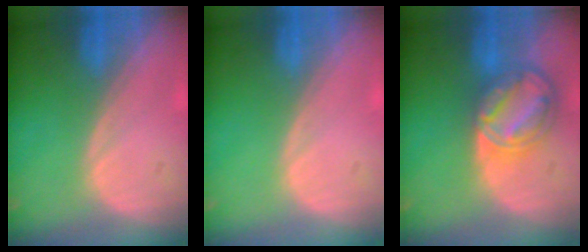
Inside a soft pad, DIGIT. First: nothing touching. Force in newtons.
{"total": 0.0}
{"total": 8.6, "press": 7.2, "slide": 4.6}